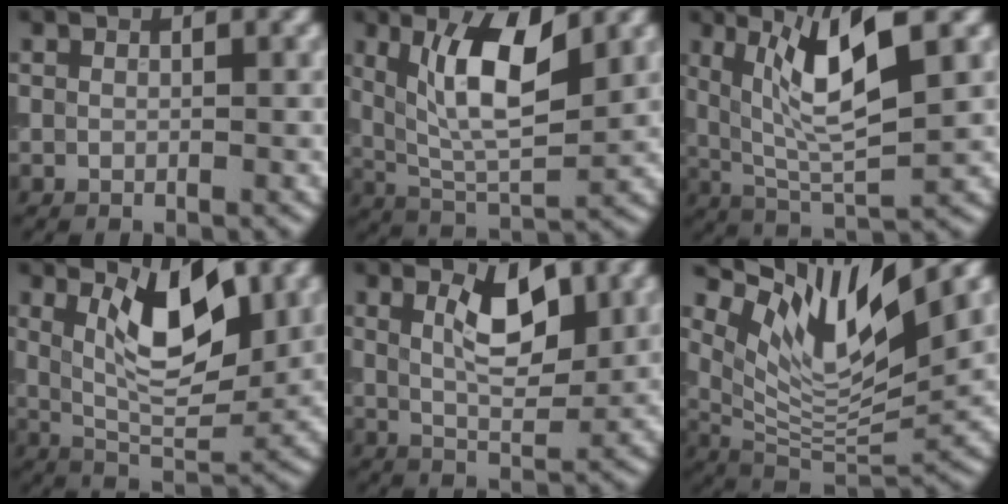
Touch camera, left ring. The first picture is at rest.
{"total": 7.9, "force": [2.8, 2.7, 6.8], "torque": [-0.127, -0.005, 0.054]}
{"total": 7.8, "force": [2.5, 1.8, 7.1], "torque": [-0.133, -0.007, 0.048]}
{"total": 7.1, "force": [2.3, 2.6, 6.2], "torque": [-0.101, -0.004, 0.040]}
{"total": 4.7, "force": [1.8, 1.8, 3.9], "torque": [-0.068, -0.002, 0.030]}
{"total": 9.5, "force": [5.7, 2.7, 7.1], "torque": [-0.138, -0.007, 0.114]}